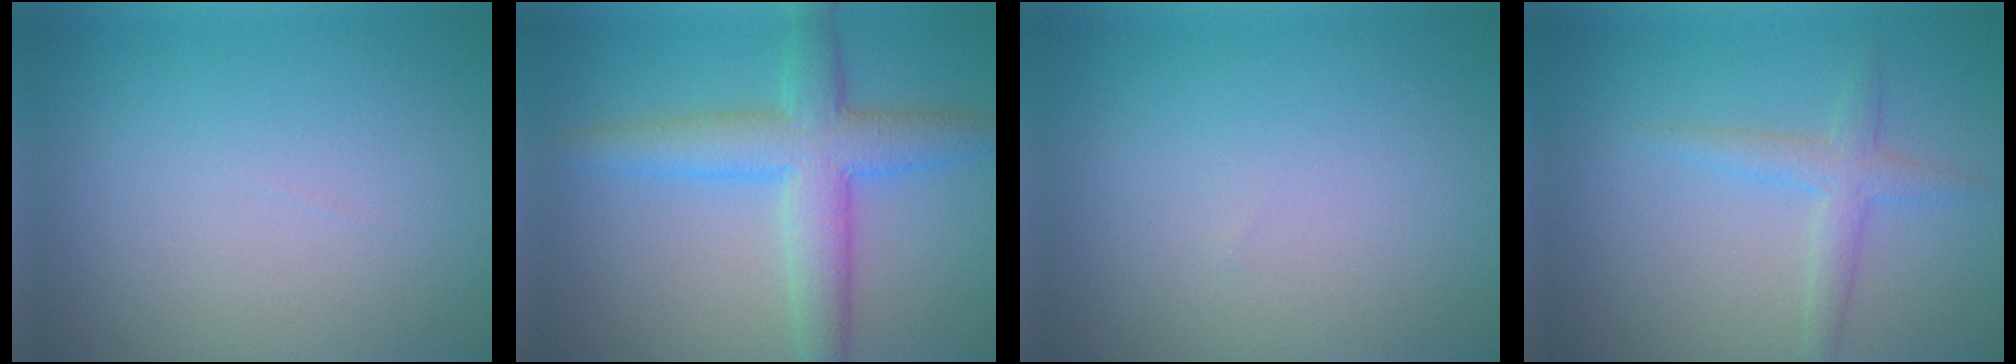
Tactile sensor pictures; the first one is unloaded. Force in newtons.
{"total": 6.0, "press": 6.0, "slide": 0.1}
{"total": 0.0}
{"total": 2.4, "press": 2.4, "slide": 0.1}